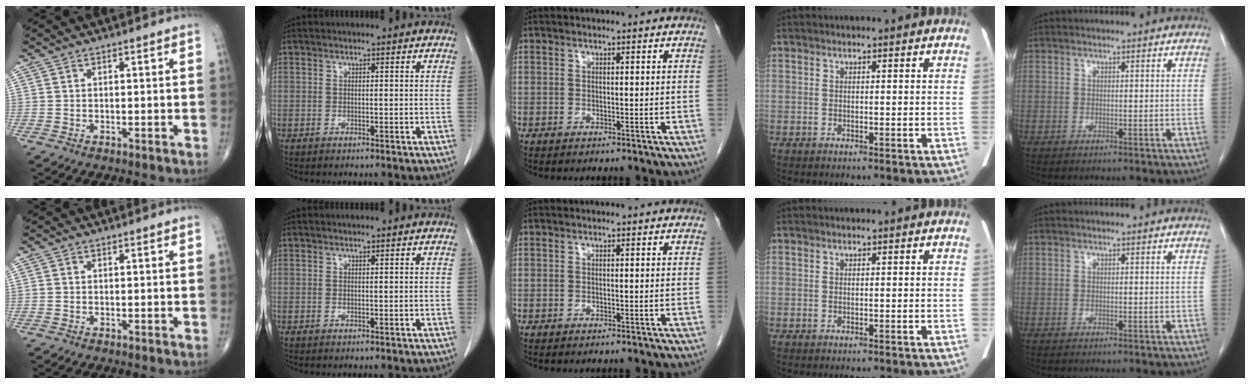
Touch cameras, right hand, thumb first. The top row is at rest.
{}